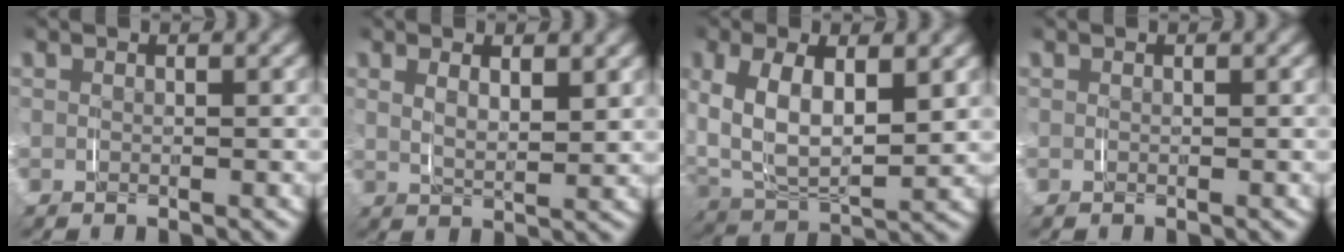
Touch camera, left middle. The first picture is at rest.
{"total": 2.7, "force": [1.2, 1.0, 2.2], "torque": [-0.042, -0.009, 0.027]}
{"total": 7.8, "force": [0.9, 5.3, 5.7], "torque": [-0.141, -0.019, 0.027]}
{"total": 0.0}